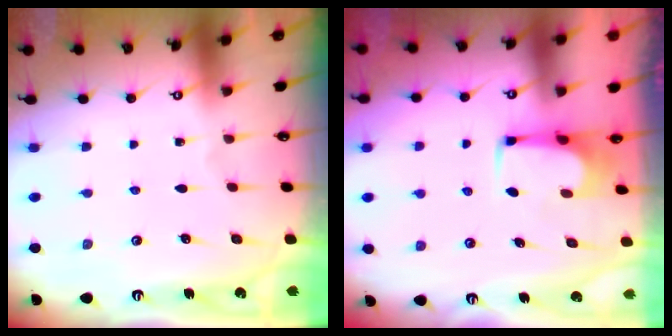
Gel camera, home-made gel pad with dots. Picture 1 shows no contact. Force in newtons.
{"total": 3.4, "press": 3.4, "slide": 0.2}